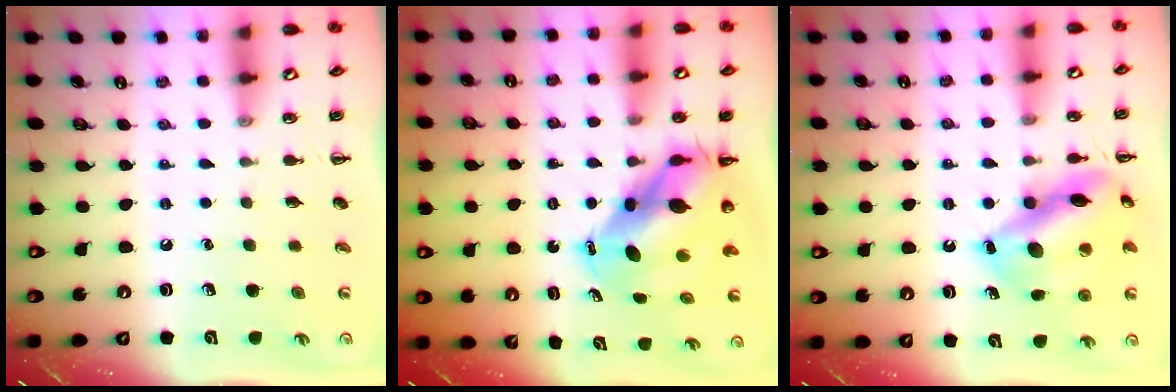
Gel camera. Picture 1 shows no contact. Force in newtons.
{"total": 11.1, "press": 10.6, "slide": 3.5}
{"total": 15.0, "press": 14.9, "slide": 1.3}